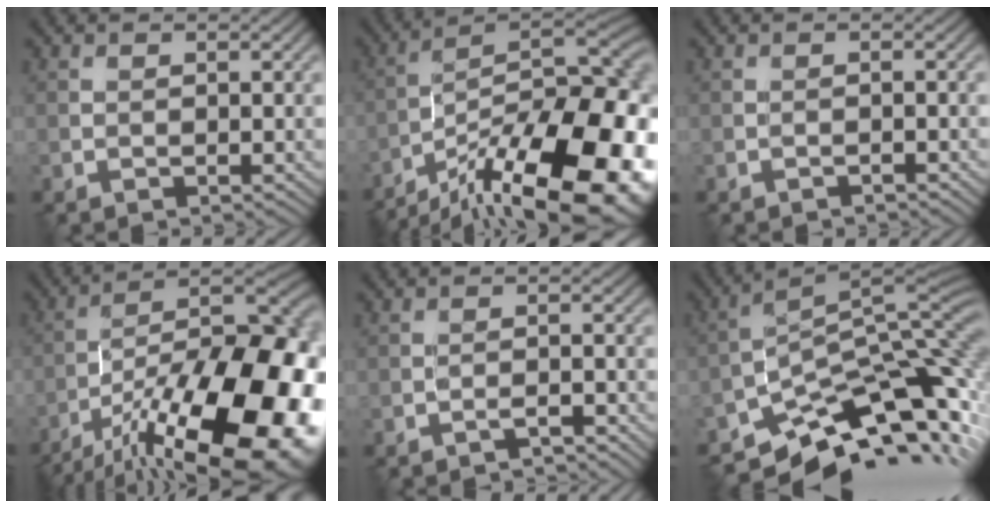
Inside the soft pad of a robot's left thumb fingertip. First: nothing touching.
{"total": 20.8, "force": [-12.4, 7.3, 15.0], "torque": [-0.193, -0.022, -0.195]}
{"total": 0.8, "force": [-0.8, 0.1, 0.2], "torque": [-0.002, 0.002, -0.015]}
{"total": 21.4, "force": [-11.0, 8.4, 16.4], "torque": [-0.237, -0.040, -0.163]}
{"total": 2.1, "force": [-1.9, 0.3, 0.8], "torque": [-0.009, 0.006, -0.038]}
{"total": 13.9, "force": [-8.7, 5.3, 9.4], "torque": [-0.171, -0.010, -0.138]}